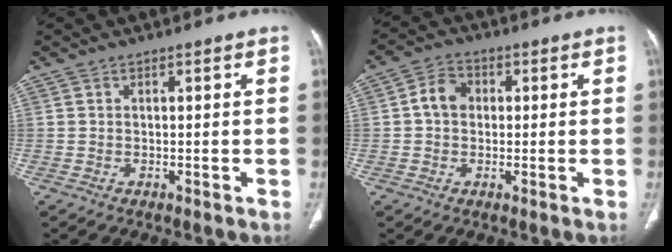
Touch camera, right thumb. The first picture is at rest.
{"total": 5.1, "force": [0.4, 4.1, 3.0], "torque": [-0.042, 0.014, -0.001]}